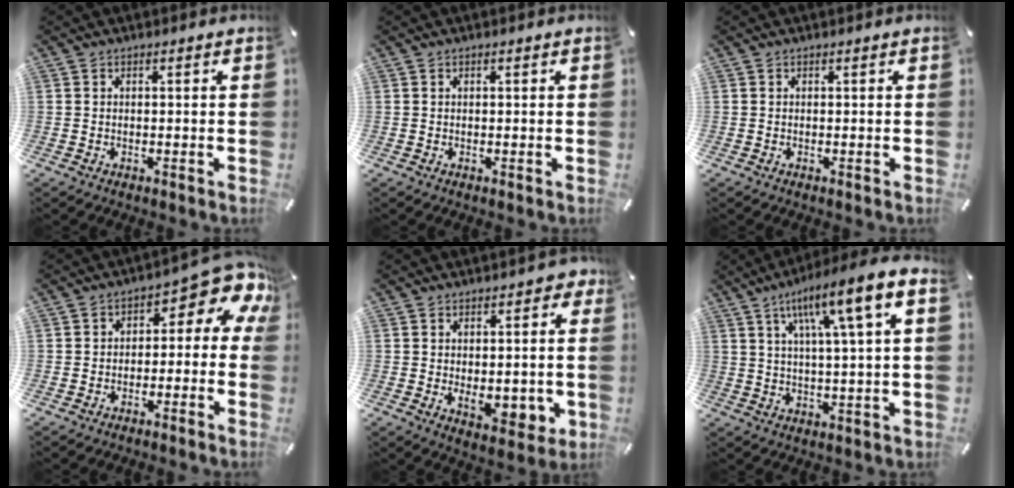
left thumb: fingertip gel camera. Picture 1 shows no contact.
{"total": 0.0}
{"total": 0.0}
{"total": 7.6, "force": [2.5, 4.1, 5.9], "torque": [-0.065, -0.031, 0.038]}
{"total": 8.7, "force": [-0.2, 6.1, 6.2], "torque": [-0.062, -0.004, 0.003]}
{"total": 13.2, "force": [5.9, 1.8, 11.7], "torque": [-0.205, -0.023, 0.088]}